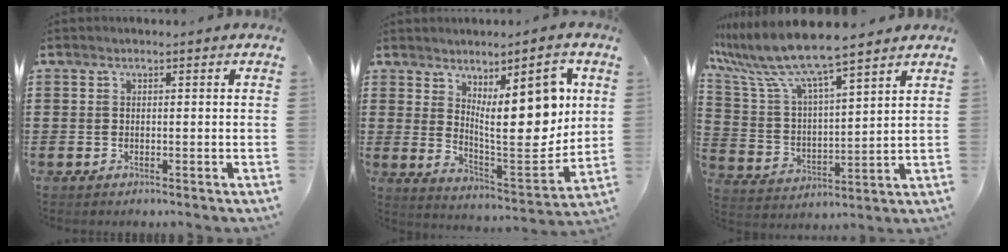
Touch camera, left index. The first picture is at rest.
{"total": 13.2, "force": [4.9, 4.5, 11.5], "torque": [-0.167, -0.022, 0.082]}
{"total": 9.3, "force": [8.1, 0.5, 4.6], "torque": [-0.132, -0.050, 0.133]}